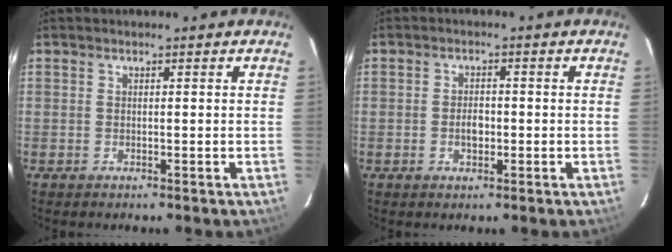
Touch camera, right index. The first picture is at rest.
{"total": 2.8, "force": [-0.7, 1.8, 2.0], "torque": [-0.037, 0.004, -0.011]}